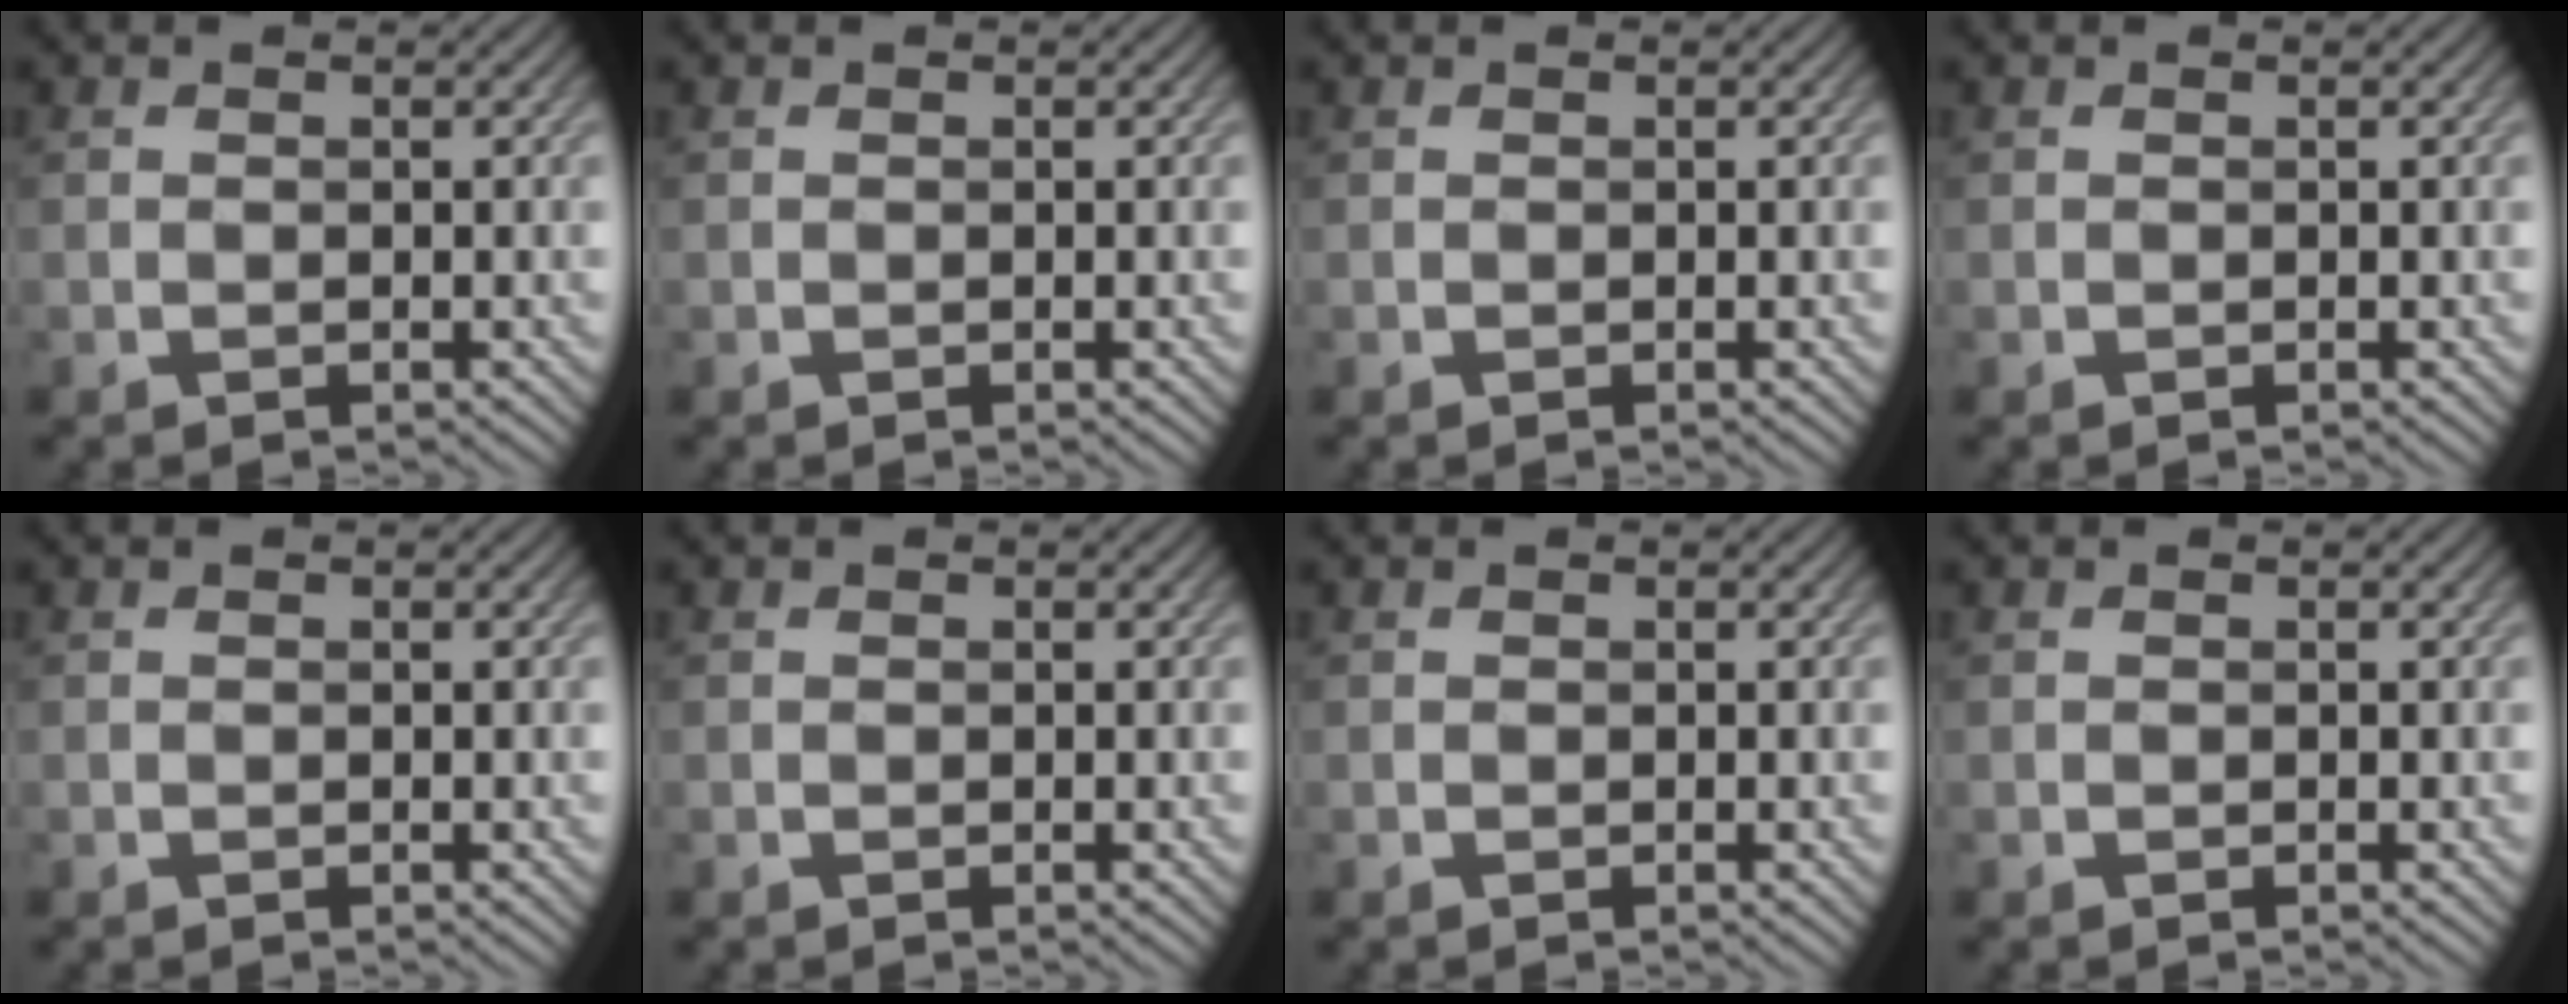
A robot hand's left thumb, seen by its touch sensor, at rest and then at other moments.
{"total": 0.0}
{"total": 0.0}
{"total": 0.0}
{"total": 0.0}
{"total": 0.0}
{"total": 0.0}
{"total": 0.0}